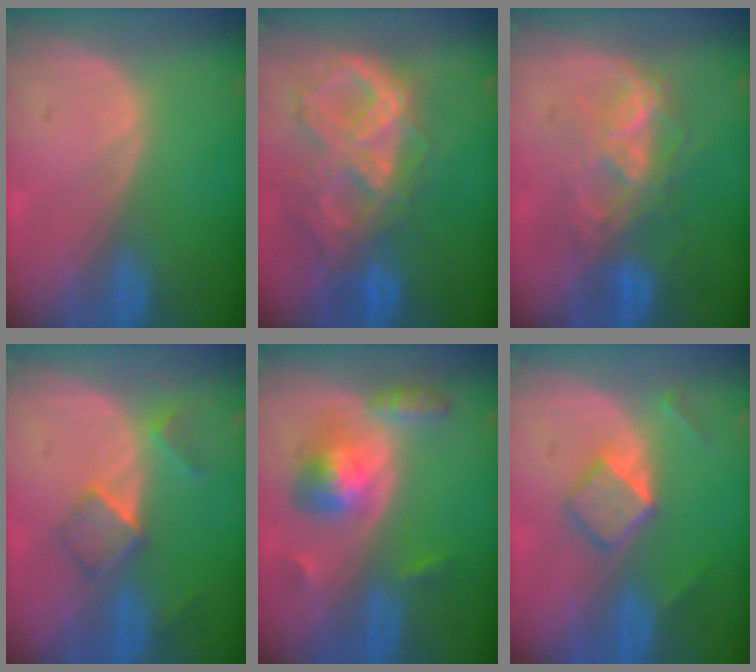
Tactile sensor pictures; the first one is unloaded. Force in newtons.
{"total": 10.6, "press": 8.9, "slide": 5.7}
{"total": 6.8, "press": 6.6, "slide": 1.5}
{"total": 5.2, "press": 4.5, "slide": 2.7}
{"total": 6.1, "press": 6.1, "slide": 0.3}
{"total": 5.2, "press": 4.5, "slide": 2.7}